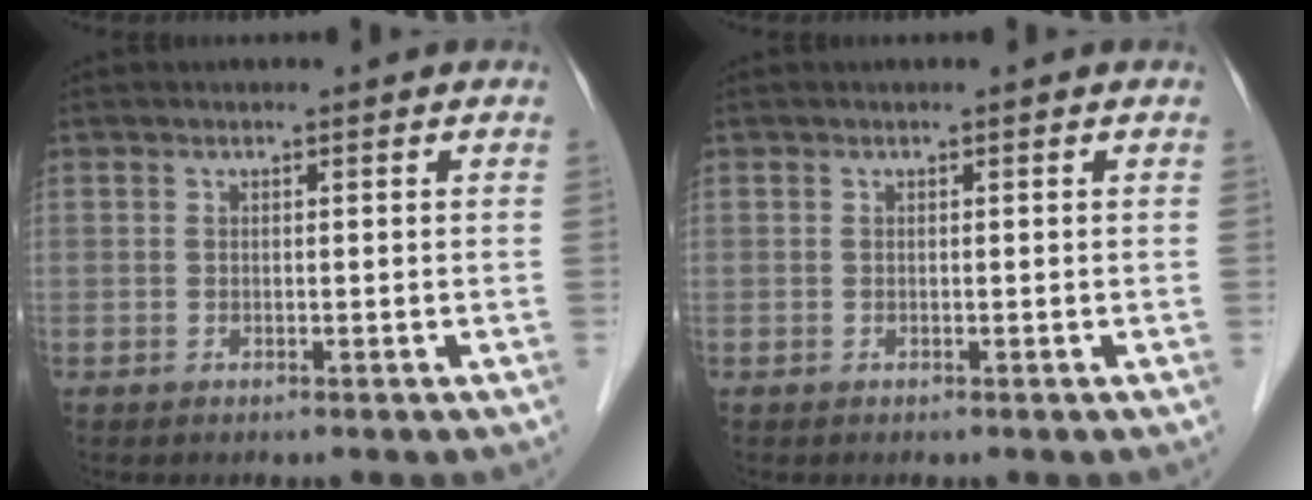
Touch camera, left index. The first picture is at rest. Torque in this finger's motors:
{"motor_torque": [0.00, 0.00, 0.00, 0.00]}